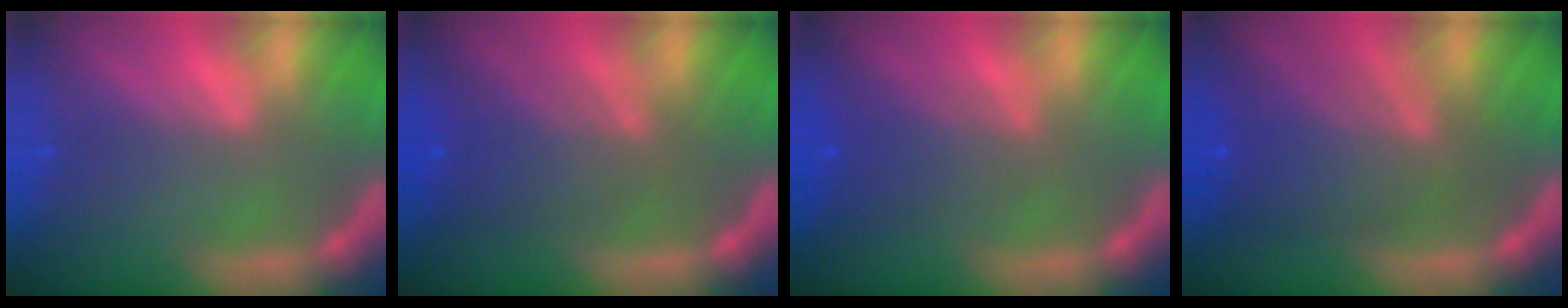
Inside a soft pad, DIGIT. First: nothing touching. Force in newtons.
{"total": 5.0}
{"total": 3.6}
{"total": 7.0}